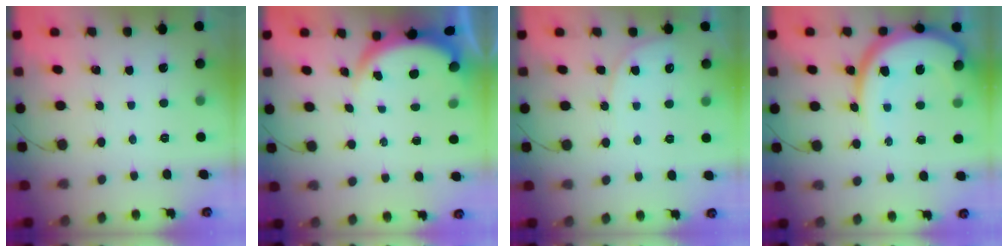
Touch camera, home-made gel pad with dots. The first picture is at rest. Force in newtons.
{"total": 3.8, "press": 3.8, "slide": 0.1}
{"total": 6.1, "press": 6.1, "slide": 0.3}
{"total": 14.9, "press": 14.8, "slide": 1.5}